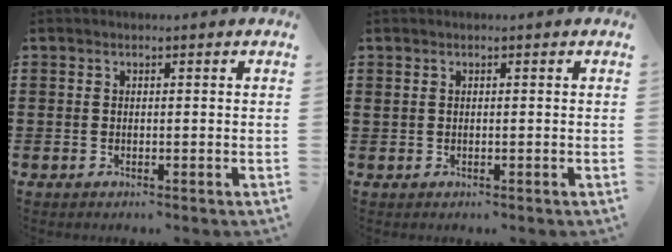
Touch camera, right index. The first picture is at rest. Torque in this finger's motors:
{"motor_torque": [0.27, 0.26, 0.08, 0.03]}